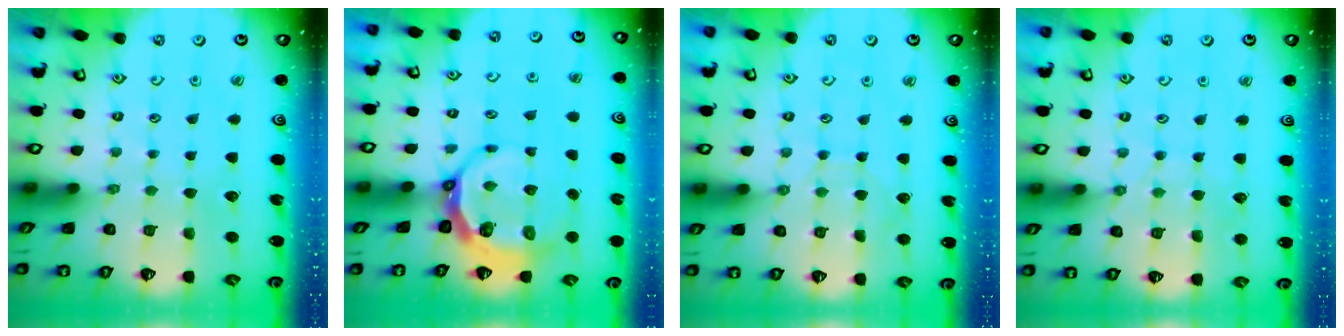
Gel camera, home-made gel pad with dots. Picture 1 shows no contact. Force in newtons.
{"total": 7.7, "press": 6.8, "slide": 3.6}
{"total": 2.8, "press": 2.8, "slide": 0.4}
{"total": 4.5, "press": 4.5, "slide": 0.5}